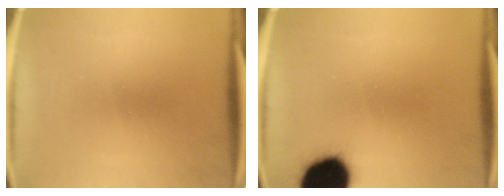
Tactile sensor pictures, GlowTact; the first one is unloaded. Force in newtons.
{"total": 18.6}